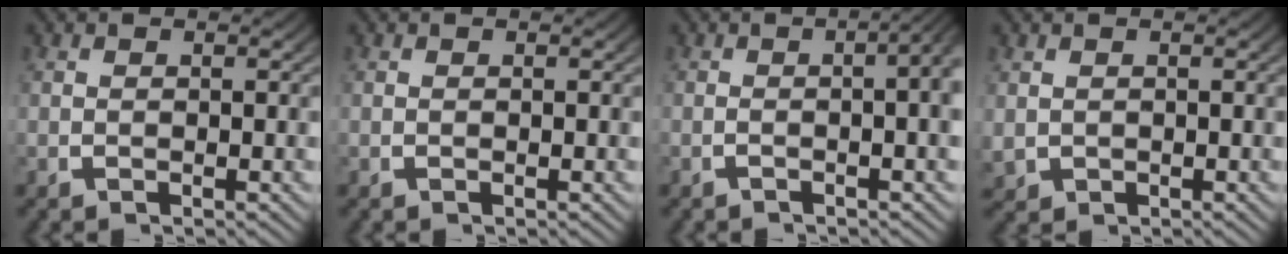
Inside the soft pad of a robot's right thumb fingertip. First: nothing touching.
{"total": 0.0}
{"total": 5.4, "force": [0.2, 2.3, 4.9], "torque": [-0.046, 0.024, -0.017]}
{"total": 1.6, "force": [0.0, 1.5, 0.6], "torque": [-0.018, -0.009, 0.010]}